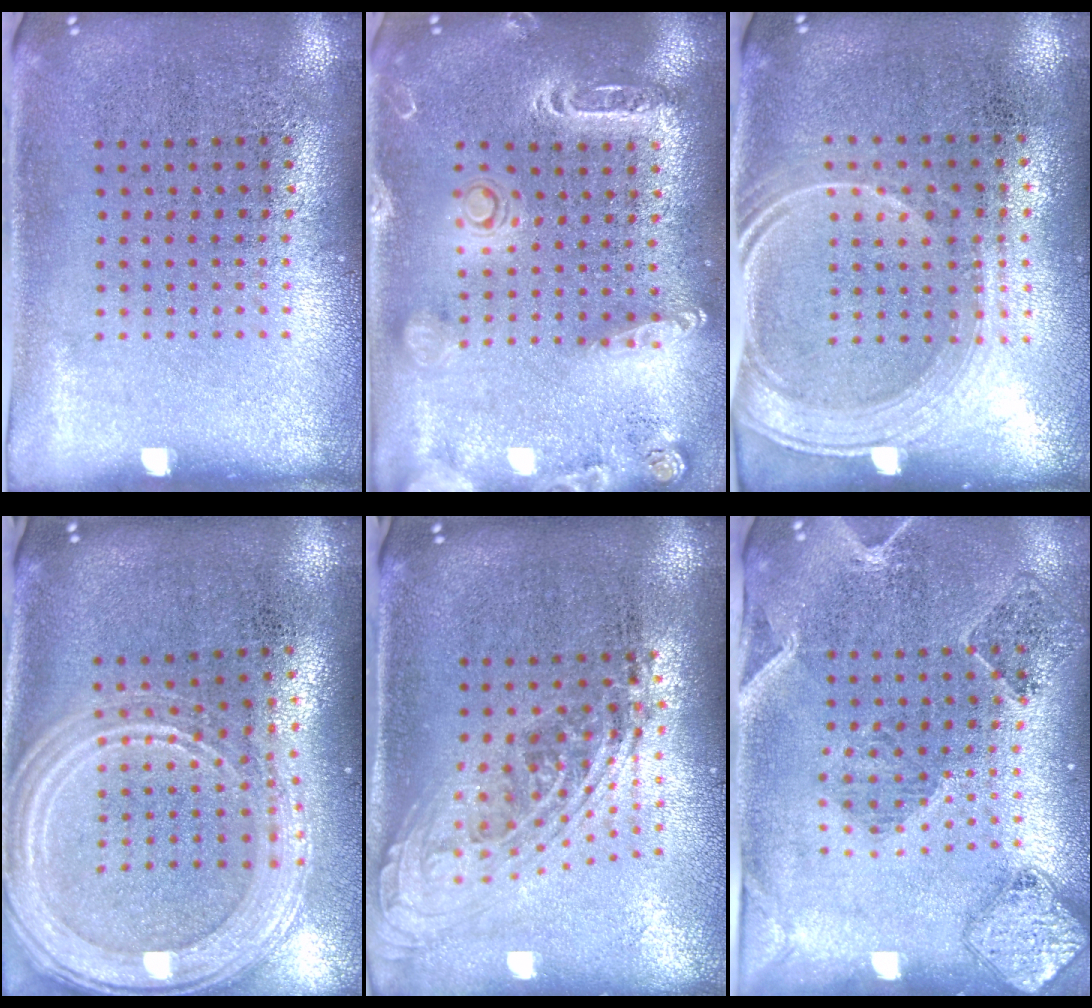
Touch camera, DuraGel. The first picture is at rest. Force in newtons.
{"total": 2.0, "press": 1.9, "slide": 0.6}
{"total": 1.6, "press": 1.4, "slide": 0.8}
{"total": 2.3, "press": 2.1, "slide": 1.1}
{"total": 2.1, "press": 1.6, "slide": 1.5}
{"total": 0.7, "press": 0.7, "slide": 0.3}